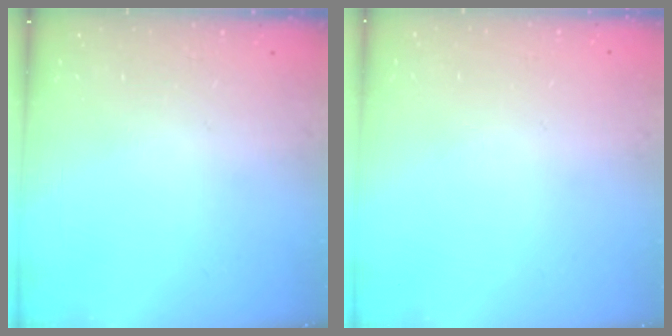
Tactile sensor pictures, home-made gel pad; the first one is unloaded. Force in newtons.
{"total": 0.0}